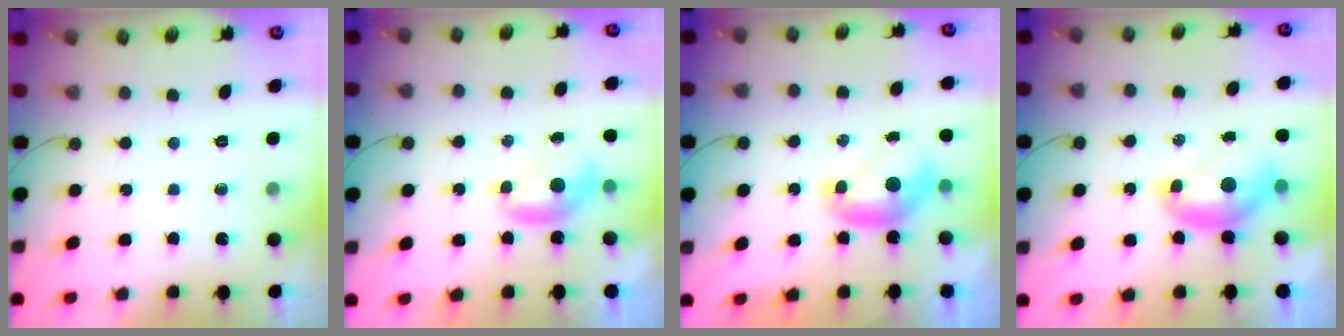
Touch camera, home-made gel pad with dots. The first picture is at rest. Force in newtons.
{"total": 0.7, "press": 0.3, "slide": 0.6}
{"total": 0.0}
{"total": 1.5, "press": 1.3, "slide": 0.6}